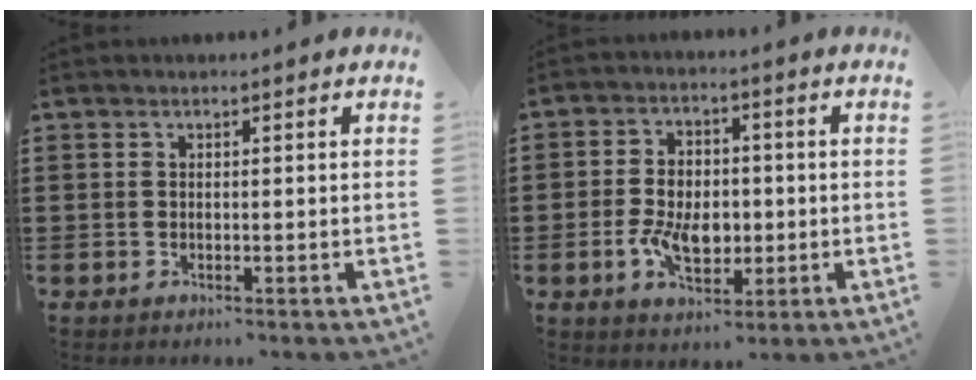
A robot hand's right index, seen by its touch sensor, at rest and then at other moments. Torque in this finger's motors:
{"motor_torque": [2.14, 0.00, 0.58, 0.07]}